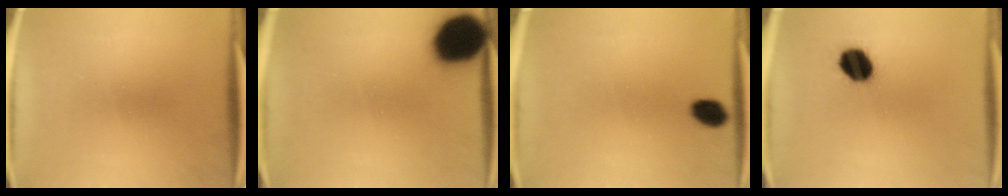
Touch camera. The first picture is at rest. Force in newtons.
{"total": 18.7}
{"total": 2.3}
{"total": 8.9}